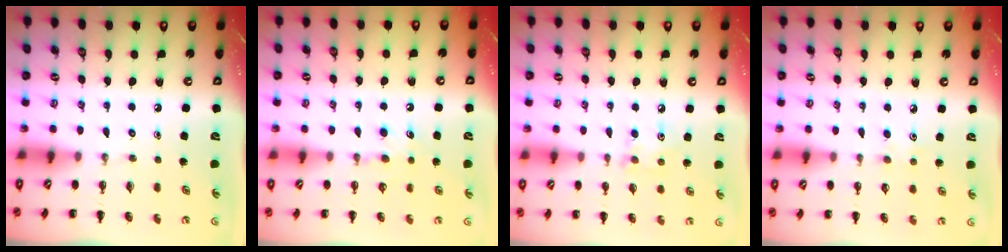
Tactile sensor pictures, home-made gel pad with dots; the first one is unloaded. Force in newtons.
{"total": 6.0, "press": 5.8, "slide": 1.7}
{"total": 4.6, "press": 4.6, "slide": 0.7}
{"total": 2.7, "press": 2.6, "slide": 0.7}